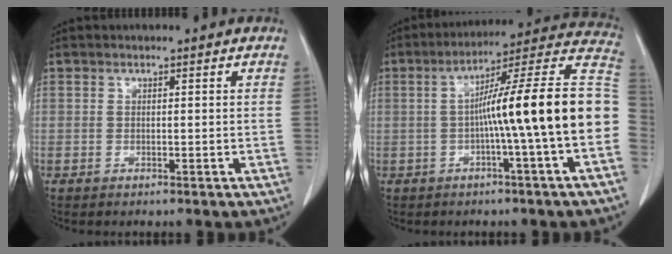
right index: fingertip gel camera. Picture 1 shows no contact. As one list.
[{"total": 18.9, "force": [-1.9, -0.6, 18.8], "torque": [-0.248, 0.040, -0.036]}]